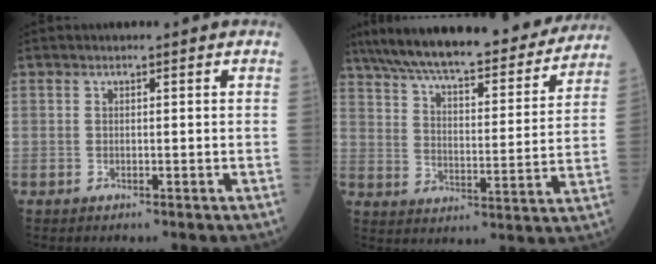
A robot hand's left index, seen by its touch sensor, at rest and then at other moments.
{"total": 28.1, "force": [24.3, 5.7, 12.8], "torque": [-0.219, -0.013, 0.325]}